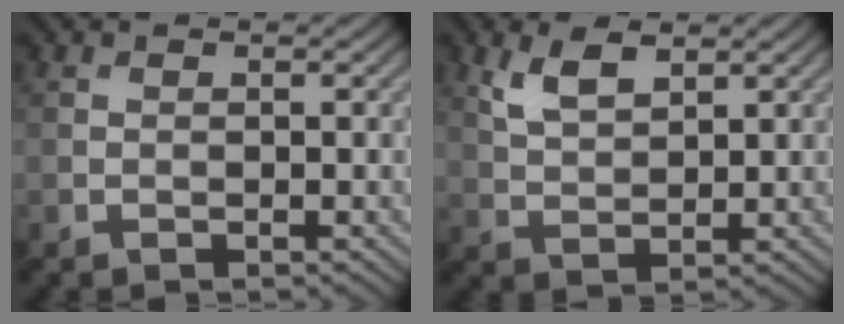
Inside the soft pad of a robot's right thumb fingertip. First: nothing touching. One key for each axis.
{"total": 4.3, "fx": 2.6, "fy": 1.9, "fz": 2.9, "tx": -0.070, "ty": -0.002, "tz": 0.056}